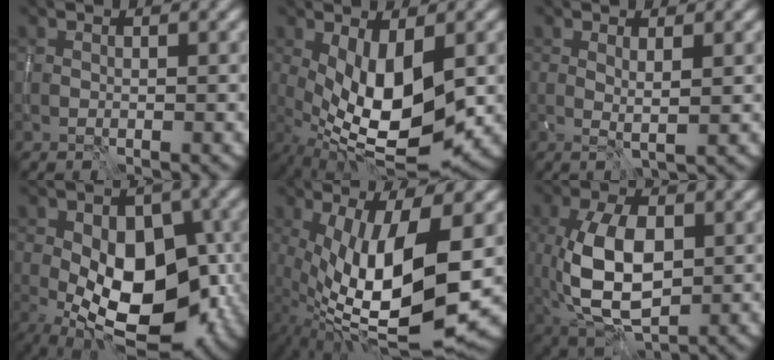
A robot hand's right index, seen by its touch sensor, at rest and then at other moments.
{"total": 9.0, "force": [-0.8, 3.5, 8.3], "torque": [-0.152, -0.014, -0.011]}
{"total": 1.4, "force": [0.4, 0.2, 1.3], "torque": [-0.023, -0.007, 0.008]}
{"total": 12.2, "force": [-3.0, 6.7, 9.7], "torque": [-0.137, 0.002, -0.056]}
{"total": 12.5, "force": [-1.2, 4.4, 11.7], "torque": [-0.199, -0.019, -0.017]}
{"total": 8.2, "force": [-0.3, 4.3, 7.0], "torque": [-0.145, -0.002, -0.003]}